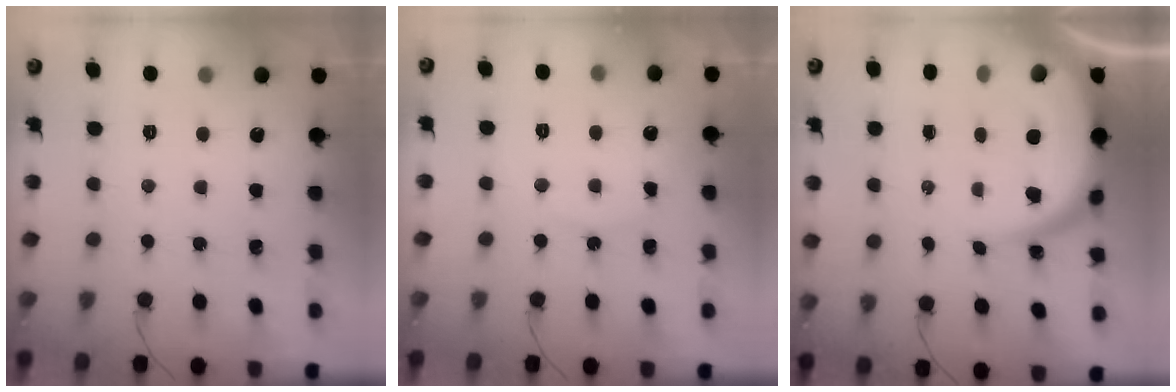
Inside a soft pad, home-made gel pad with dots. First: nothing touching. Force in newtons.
{"total": 4.5, "press": 4.5, "slide": 0.6}
{"total": 11.0, "press": 10.9, "slide": 1.1}